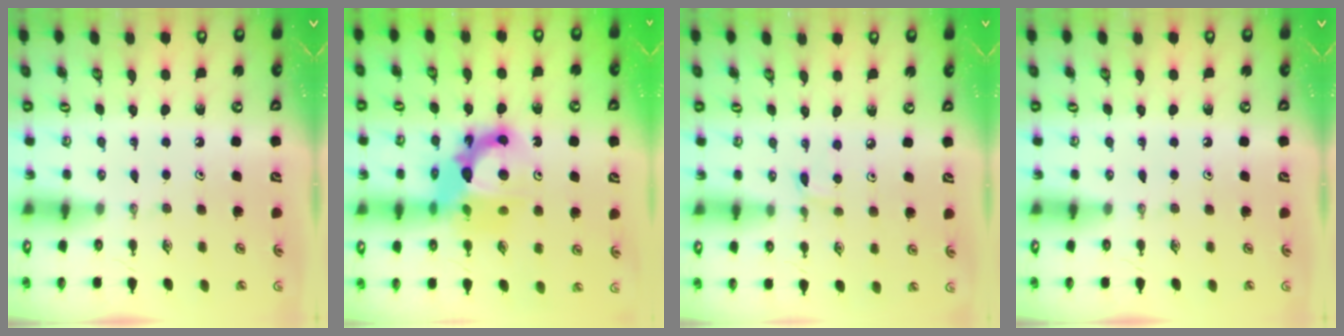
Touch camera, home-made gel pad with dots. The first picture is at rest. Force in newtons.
{"total": 12.9, "press": 12.7, "slide": 2.5}
{"total": 2.8, "press": 2.8, "slide": 0.4}
{"total": 0.0}